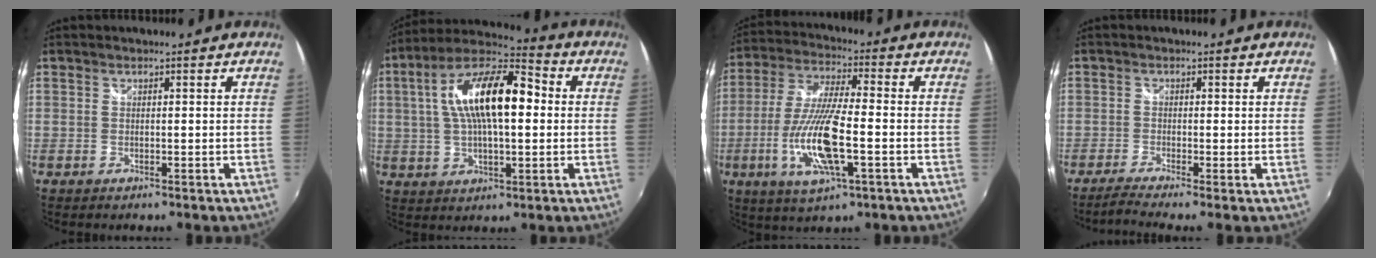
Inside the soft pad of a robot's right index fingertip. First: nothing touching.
{"total": 17.7, "force": [2.4, 7.1, 16.0], "torque": [-0.291, 0.025, 0.031]}
{"total": 15.4, "force": [-4.3, 3.7, 14.3], "torque": [-0.296, -0.015, -0.081]}
{"total": 2.7, "force": [-2.0, -0.6, 1.7], "torque": [-0.046, -0.009, -0.050]}